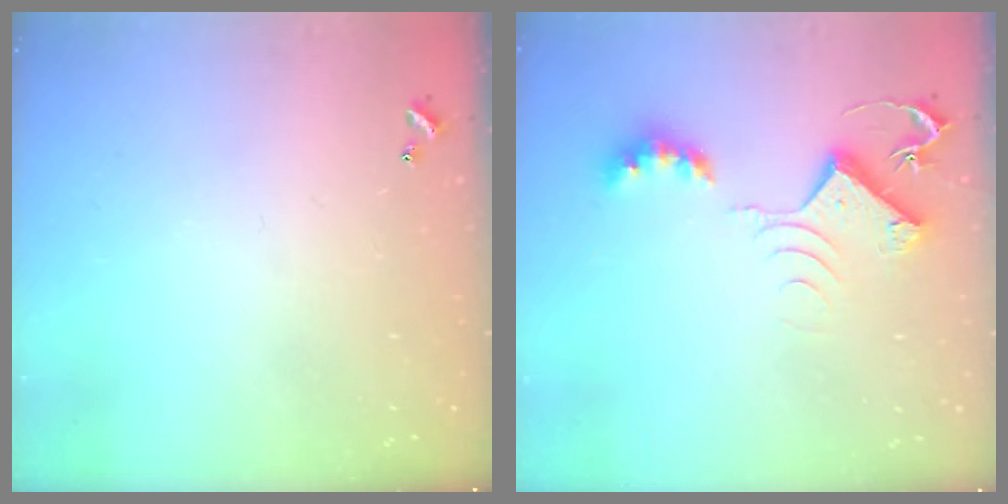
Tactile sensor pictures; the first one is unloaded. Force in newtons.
{"total": 9.3, "press": 9.3, "slide": 0.6}